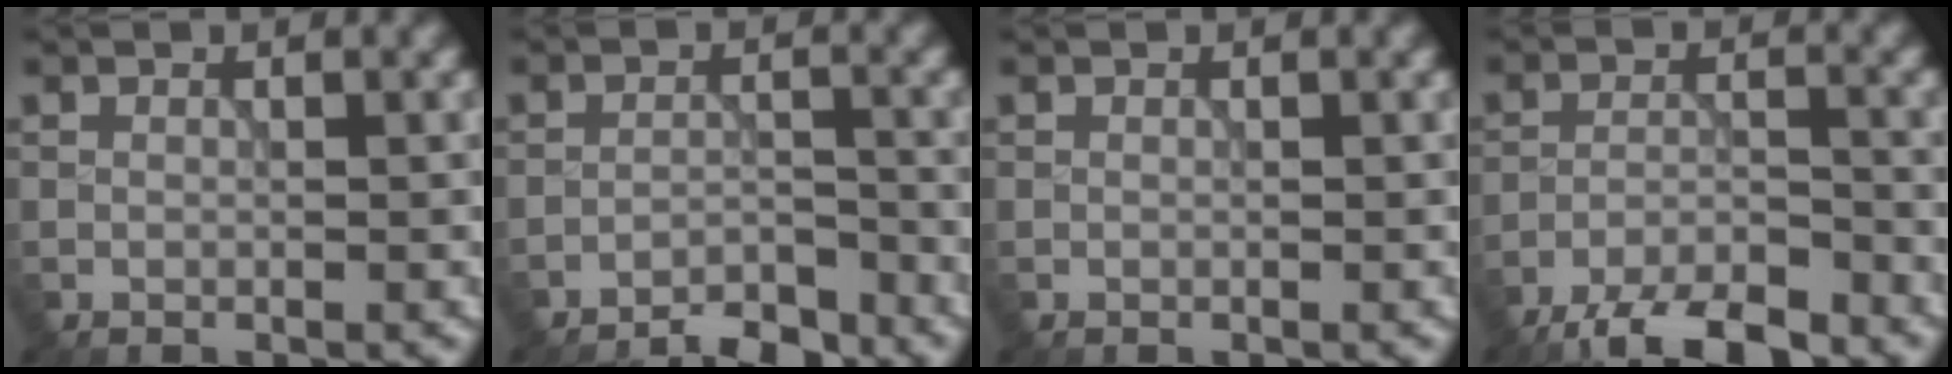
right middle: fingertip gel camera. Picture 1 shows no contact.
{"total": 3.6, "force": [-3.4, 0.6, 1.1], "torque": [-0.012, 0.004, -0.060]}
{"total": 0.0}
{"total": 6.5, "force": [-5.4, 1.3, 3.3], "torque": [-0.056, -0.005, -0.102]}